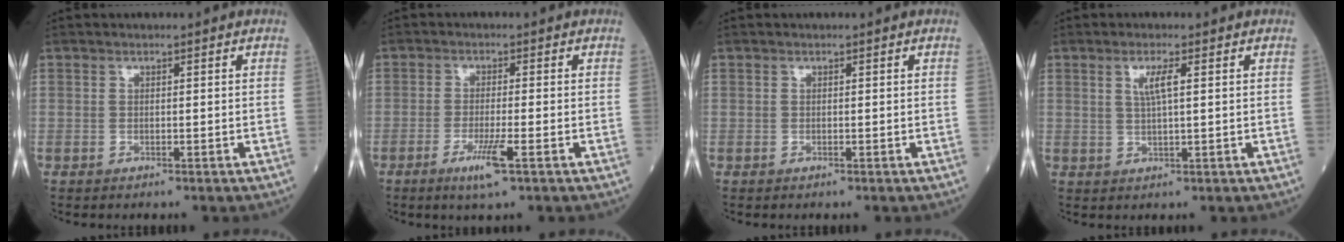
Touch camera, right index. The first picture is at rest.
{"total": 4.6, "force": [-2.3, -0.1, 4.0], "torque": [-0.076, -0.012, -0.043]}
{"total": 0.0}
{"total": 3.0, "force": [1.0, 0.1, 2.8], "torque": [-0.057, 0.001, 0.019]}